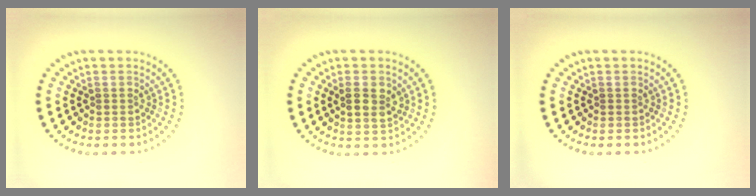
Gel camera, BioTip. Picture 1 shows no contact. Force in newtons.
{"total": 2.6, "press": 2.5, "slide": 0.6}
{"total": 0.0}